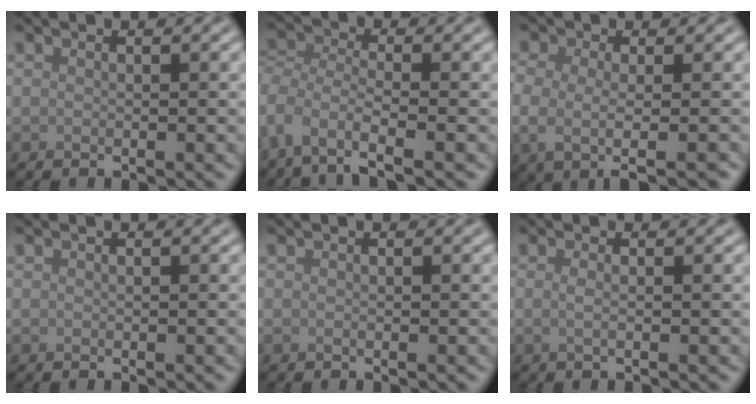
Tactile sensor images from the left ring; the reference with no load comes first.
{"total": 5.0, "force": [-2.9, 2.0, 3.6], "torque": [-0.078, -0.011, -0.064]}
{"total": 3.4, "force": [-0.7, 1.3, 3.0], "torque": [-0.053, -0.009, -0.014]}
{"total": 0.0}
{"total": 0.0}
{"total": 1.2, "force": [-0.1, 0.4, 1.1], "torque": [-0.015, -0.002, -0.005]}